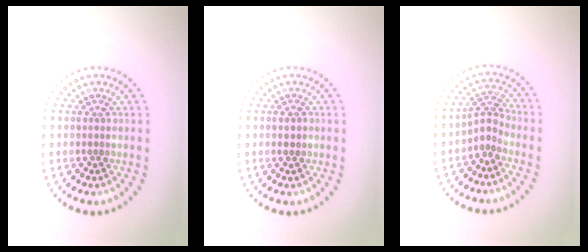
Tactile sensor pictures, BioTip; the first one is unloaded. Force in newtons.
{"total": 0.9, "press": 0.9, "slide": 0.3}
{"total": 2.1, "press": 1.4, "slide": 1.5}